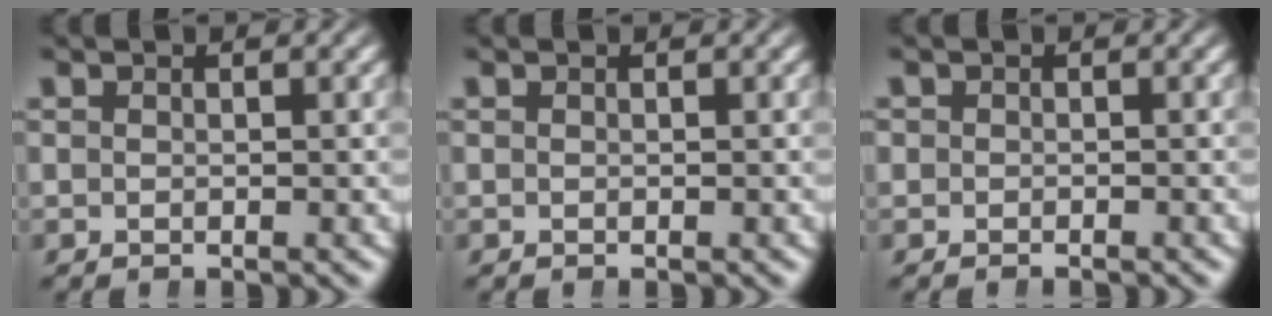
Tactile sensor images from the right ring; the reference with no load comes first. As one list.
[{"total": 0.0}, {"total": 0.8, "force": [-0.7, -0.1, -0.3], "torque": [0.009, -0.005, -0.009]}]